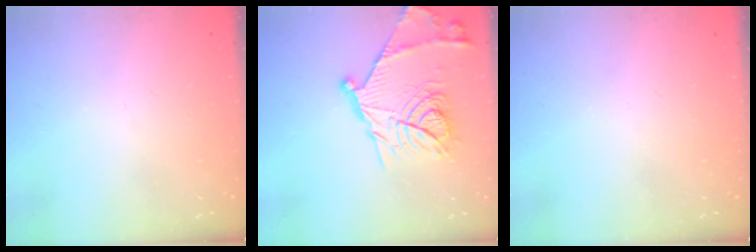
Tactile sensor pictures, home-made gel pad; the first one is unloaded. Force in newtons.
{"total": 19.6, "press": 19.6, "slide": 0.6}
{"total": 0.0}